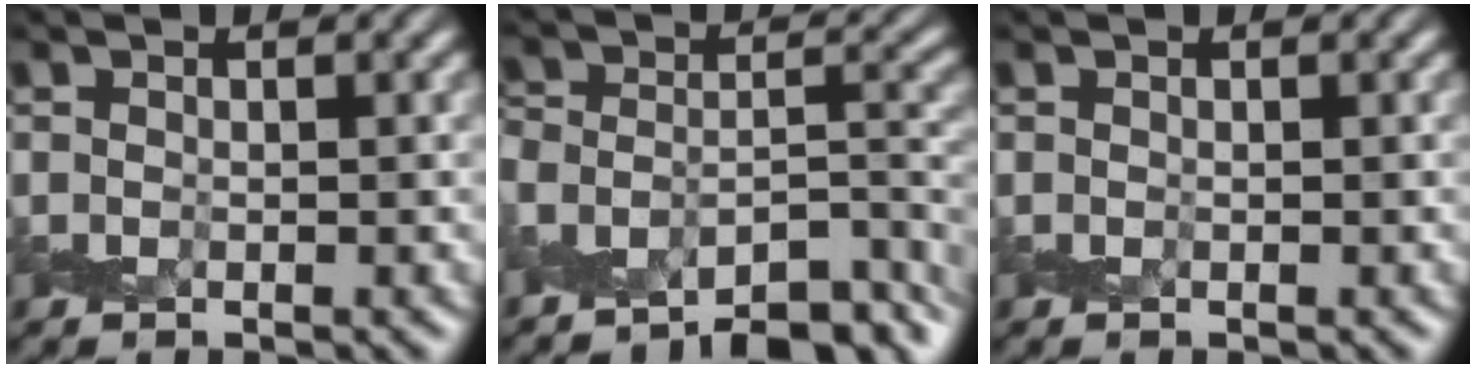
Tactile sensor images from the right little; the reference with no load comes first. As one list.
[{"total": 7.2, "force": [-6.1, 1.8, 3.2], "torque": [-0.045, -0.009, -0.109]}, {"total": 0.0}]